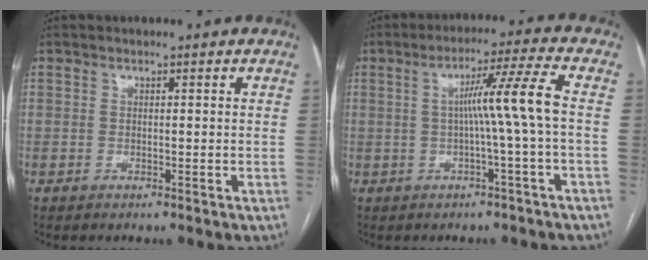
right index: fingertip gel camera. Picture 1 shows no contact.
{"total": 7.5, "force": [-0.2, -1.9, 7.3], "torque": [-0.119, 0.016, 0.002]}